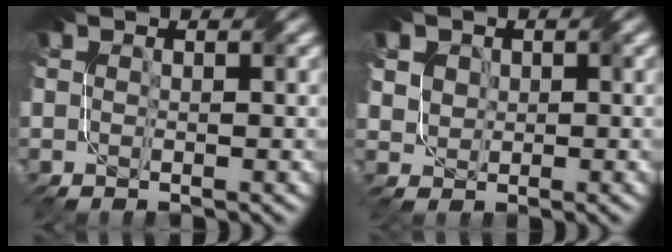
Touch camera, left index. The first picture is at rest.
{"total": 2.7, "force": [1.4, 2.3, 0.5], "torque": [-0.034, 0.005, 0.040]}